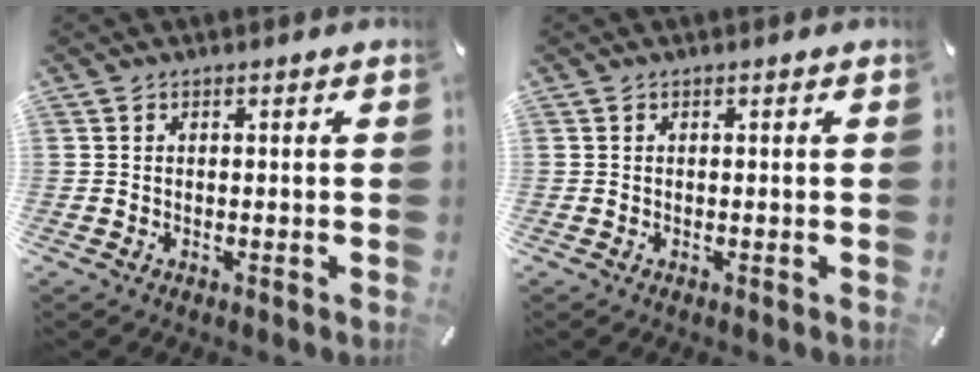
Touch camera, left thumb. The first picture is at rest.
{"total": 0.0}